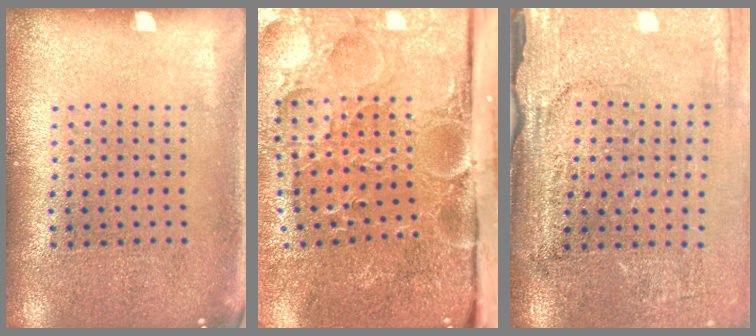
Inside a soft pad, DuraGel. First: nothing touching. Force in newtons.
{"total": 5.3, "press": 4.1, "slide": 3.4}
{"total": 3.7, "press": 3.2, "slide": 1.9}